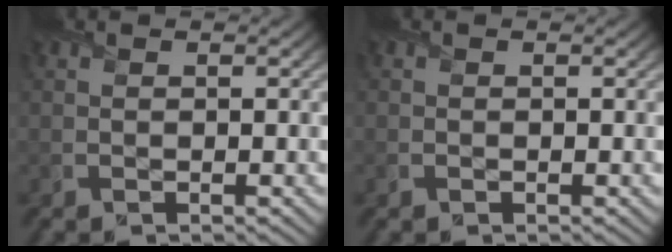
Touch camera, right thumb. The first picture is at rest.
{"total": 0.0}